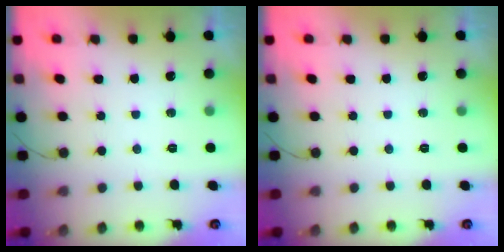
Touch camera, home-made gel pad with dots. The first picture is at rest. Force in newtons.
{"total": 0.0}